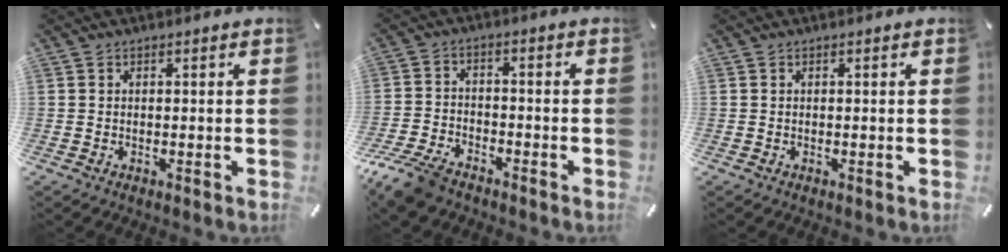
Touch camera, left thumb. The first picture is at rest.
{"total": 8.0, "force": [-6.4, 3.4, 3.3], "torque": [-0.077, 0.025, -0.126]}
{"total": 0.0}